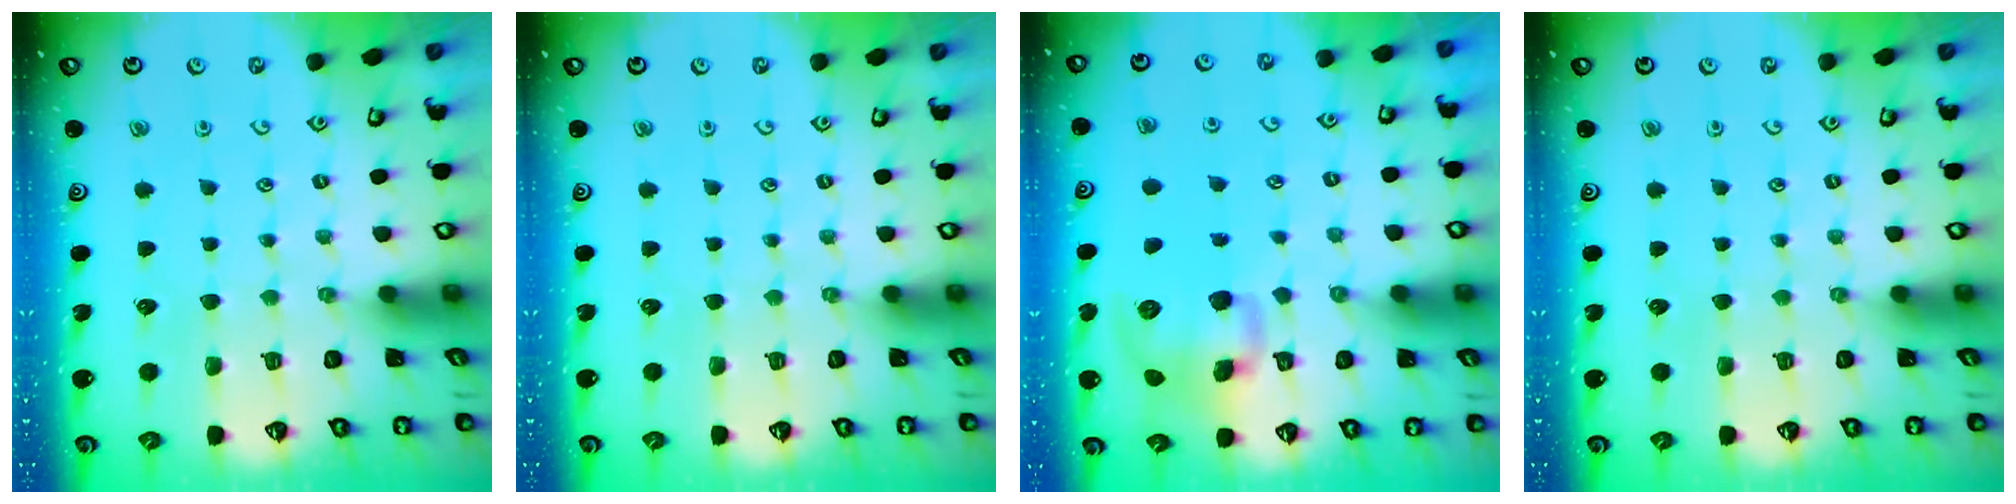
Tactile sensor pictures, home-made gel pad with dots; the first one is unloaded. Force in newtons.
{"total": 0.0}
{"total": 13.0, "press": 12.8, "slide": 2.3}
{"total": 0.0}